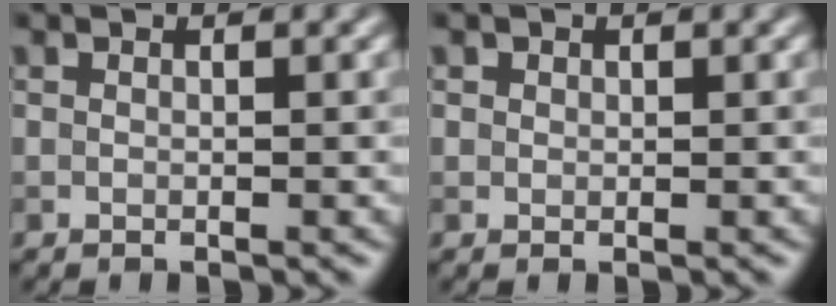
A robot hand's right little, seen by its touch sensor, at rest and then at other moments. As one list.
[{"total": 0.8, "force": [0.3, 0.7, 0.1], "torque": [0.003, -0.004, 0.003]}]